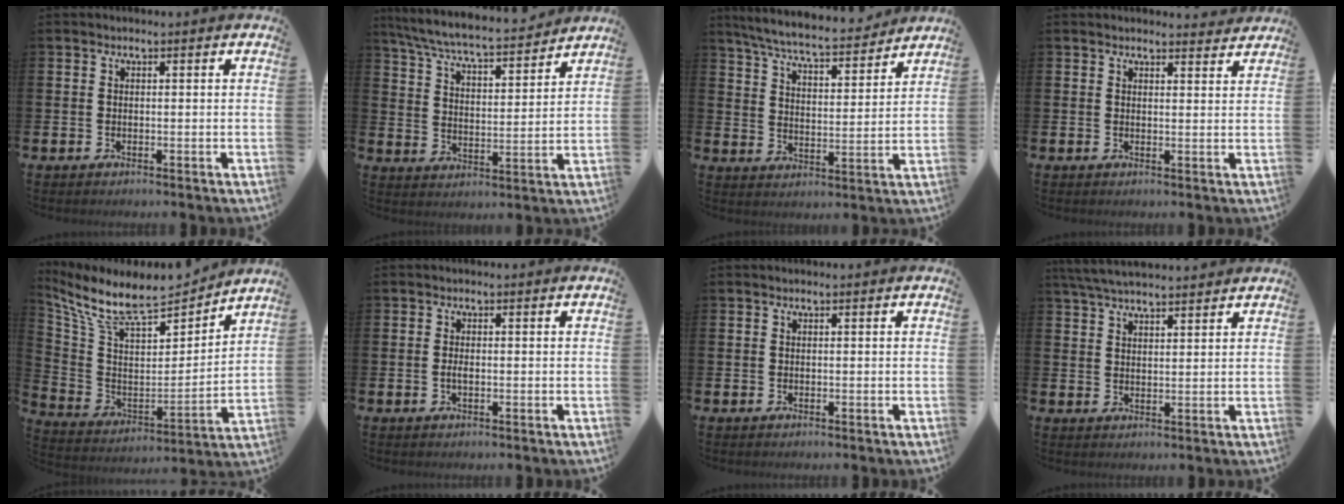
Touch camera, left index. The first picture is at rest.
{"total": 7.2, "force": [6.8, 0.5, 2.4], "torque": [-0.078, -0.049, 0.117]}
{"total": 7.4, "force": [6.9, 0.8, 2.6], "torque": [-0.082, -0.044, 0.119]}
{"total": 2.2, "force": [2.2, 0.4, 0.1], "torque": [0.004, -0.012, 0.038]}
{"total": 9.5, "force": [8.4, 2.6, 3.8], "torque": [-0.120, -0.057, 0.143]}
{"total": 1.1, "force": [-0.3, 0.4, 1.0], "torque": [-0.017, 0.002, -0.007]}
{"total": 0.0}
{"total": 4.8, "force": [4.5, 0.7, 1.4], "torque": [-0.045, -0.009, 0.086]}